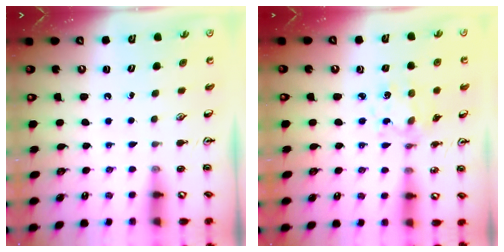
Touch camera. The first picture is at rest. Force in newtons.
{"total": 3.8, "press": 3.6, "slide": 1.2}